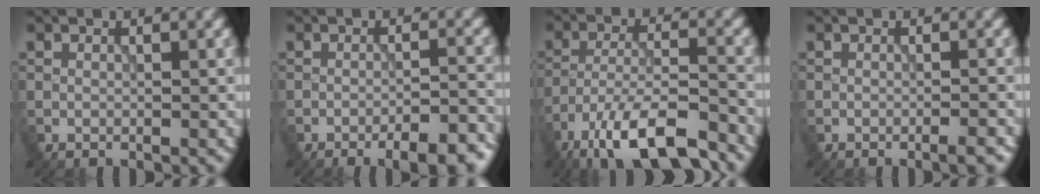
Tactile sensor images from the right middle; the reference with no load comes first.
{"total": 7.4, "force": [-5.3, 2.1, 4.7], "torque": [-0.054, 0.004, -0.057]}
{"total": 11.1, "force": [-8.0, 3.2, 7.0], "torque": [-0.118, -0.004, -0.141]}
{"total": 1.7, "force": [-1.1, 0.2, 1.3], "torque": [-0.012, 0.001, -0.017]}